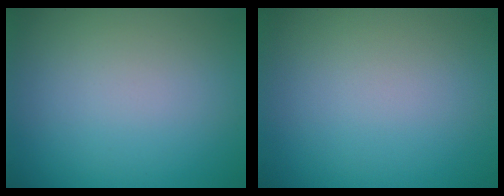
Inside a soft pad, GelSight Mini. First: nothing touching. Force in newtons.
{"total": 0.0}